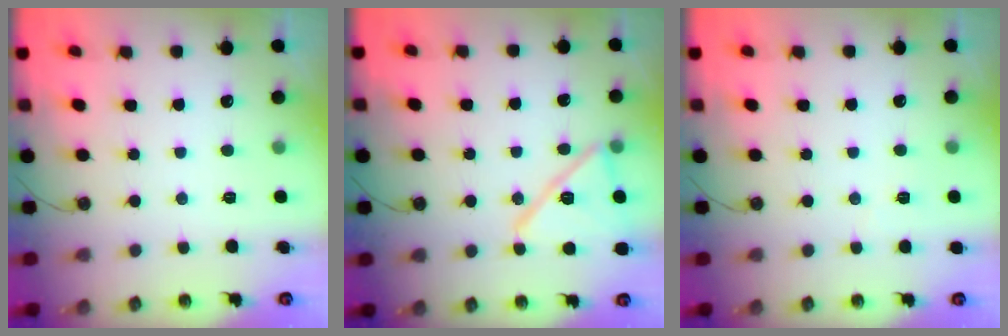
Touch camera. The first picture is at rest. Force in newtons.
{"total": 15.3, "press": 15.3, "slide": 0.3}
{"total": 2.5, "press": 2.3, "slide": 0.9}